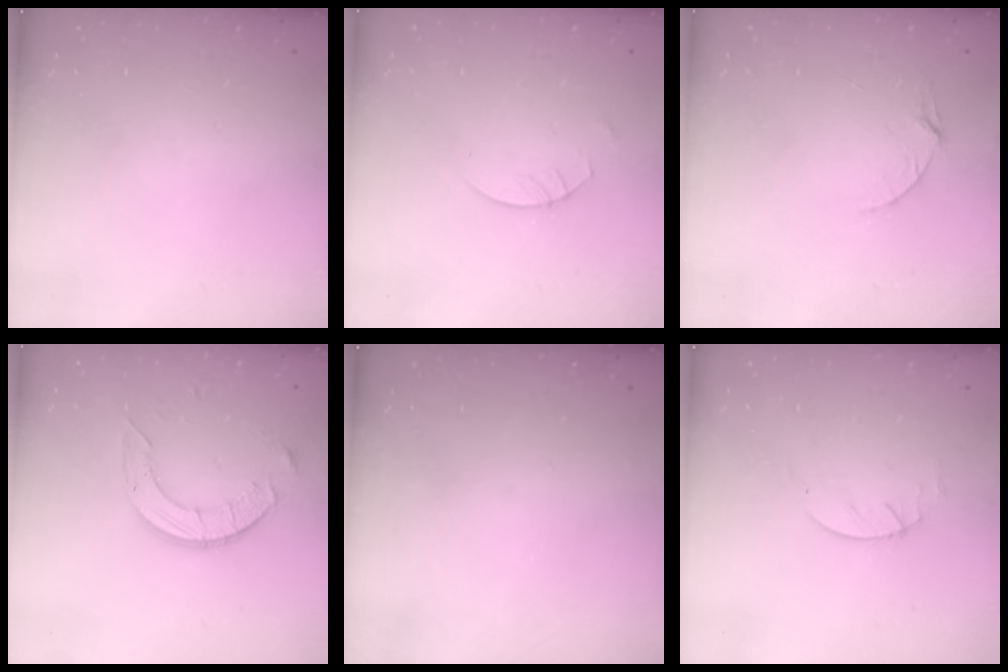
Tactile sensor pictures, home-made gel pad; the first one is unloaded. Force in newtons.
{"total": 2.4, "press": 2.4, "slide": 0.1}
{"total": 3.9, "press": 3.9, "slide": 0.4}
{"total": 9.8, "press": 9.8, "slide": 0.9}
{"total": 0.0}
{"total": 1.9, "press": 1.9, "slide": 0.3}